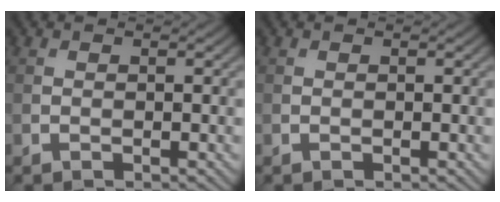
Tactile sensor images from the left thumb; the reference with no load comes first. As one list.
[{"total": 0.0}]